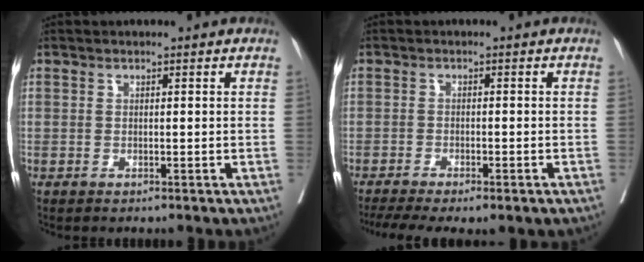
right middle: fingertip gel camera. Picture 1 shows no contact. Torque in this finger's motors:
{"motor_torque": [1.10, -1.04, 0.23, 0.10]}